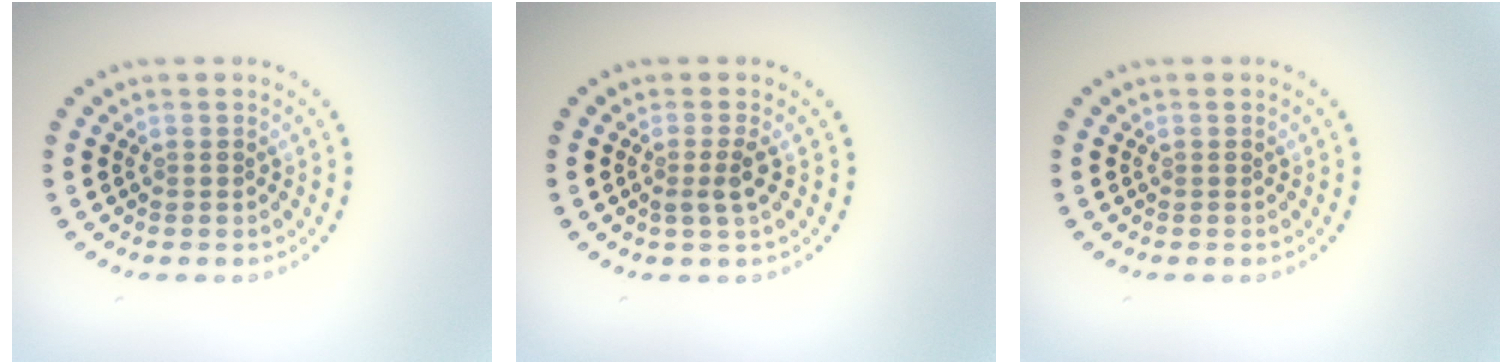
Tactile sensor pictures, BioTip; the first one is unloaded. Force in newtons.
{"total": 1.6, "press": 1.2, "slide": 1.1}
{"total": 0.0}